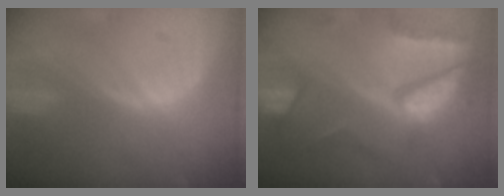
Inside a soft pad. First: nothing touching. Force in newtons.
{"total": 10.3, "press": 8.8, "slide": 5.4}